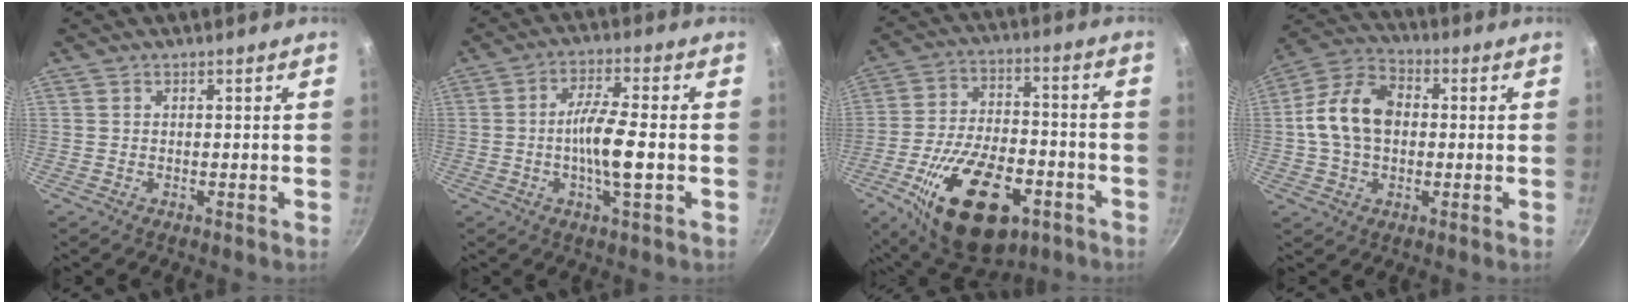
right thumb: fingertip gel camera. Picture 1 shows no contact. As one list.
[{"total": 8.3, "force": [-1.3, 1.5, 8.1], "torque": [-0.153, 0.014, -0.030]}, {"total": 23.2, "force": [-10.0, 12.5, 16.8], "torque": [-0.273, 0.035, -0.155]}, {"total": 13.1, "force": [0.5, 9.3, 9.2], "torque": [-0.148, 0.027, -0.008]}]